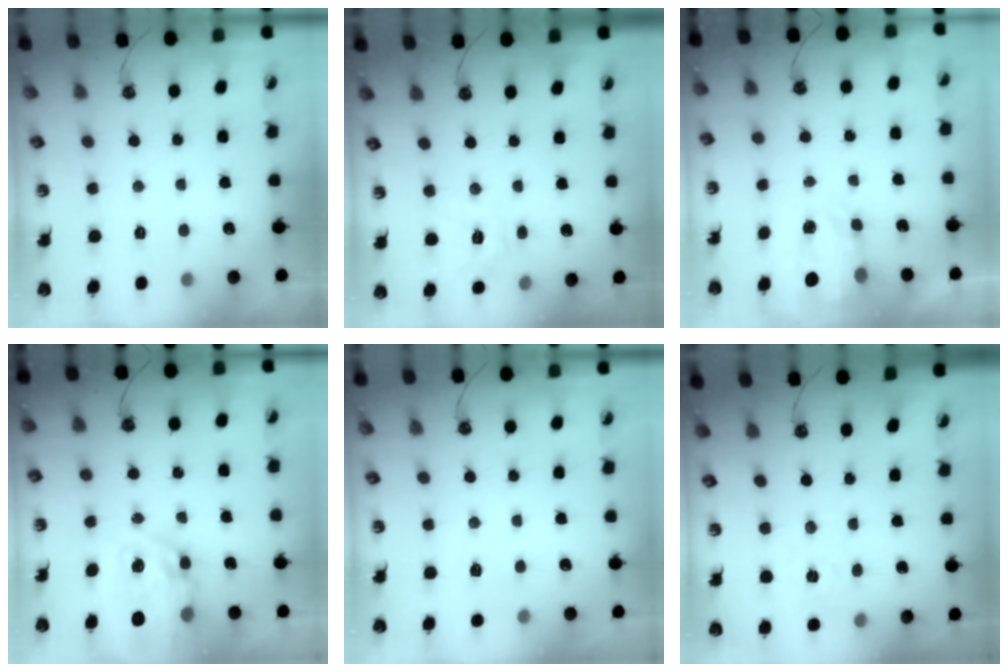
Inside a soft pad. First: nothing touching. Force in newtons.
{"total": 7.8, "press": 7.7, "slide": 0.5}
{"total": 3.9, "press": 3.9, "slide": 0.6}
{"total": 14.2, "press": 14.1, "slide": 1.5}
{"total": 2.7, "press": 2.7, "slide": 0.3}
{"total": 2.1, "press": 2.1, "slide": 0.2}